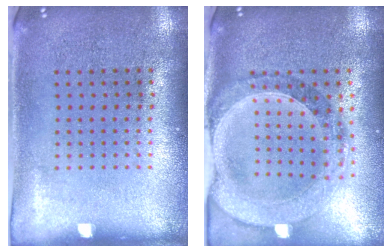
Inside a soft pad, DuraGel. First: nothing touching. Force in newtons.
{"total": 1.5, "press": 1.5, "slide": 0.3}